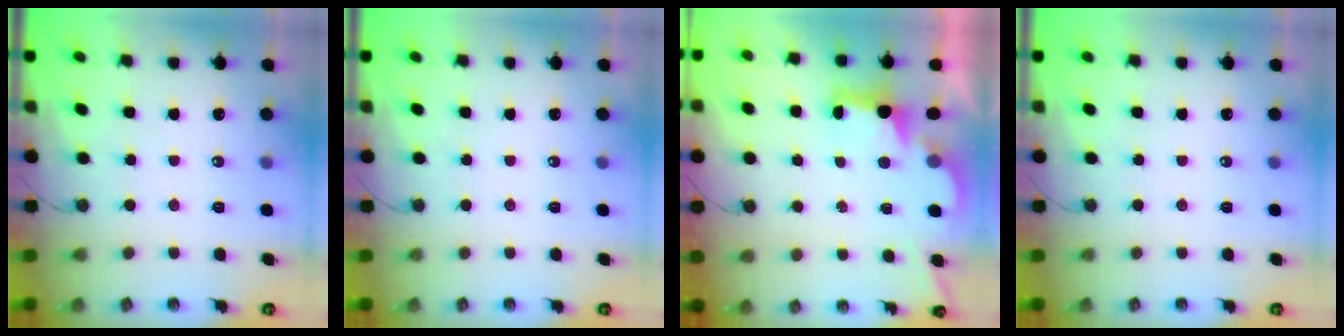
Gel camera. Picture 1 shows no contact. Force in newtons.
{"total": 0.0}
{"total": 2.9, "press": 2.8, "slide": 0.9}
{"total": 0.0}